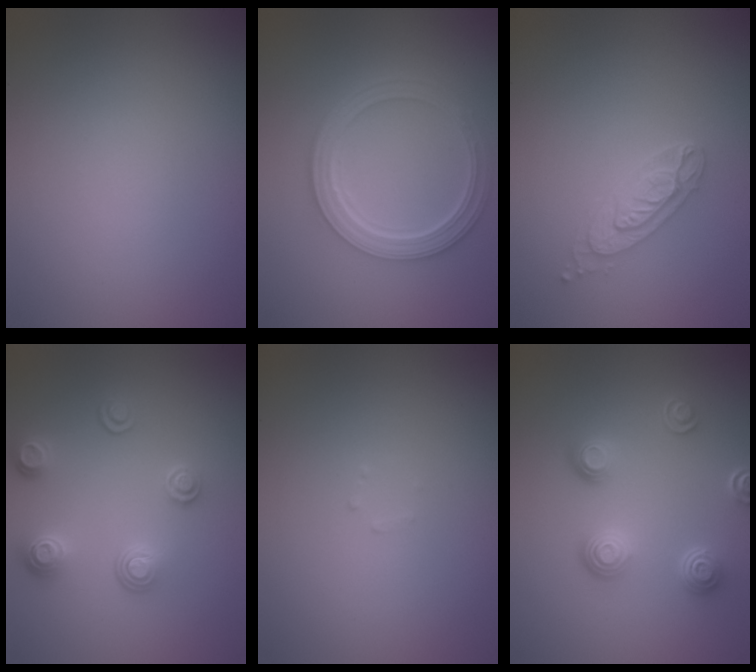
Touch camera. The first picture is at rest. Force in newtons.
{"total": 5.2, "press": 3.9, "slide": 3.4}
{"total": 2.9, "press": 2.5, "slide": 1.5}
{"total": 3.4, "press": 2.8, "slide": 1.9}
{"total": 0.6, "press": 0.6, "slide": 0.1}
{"total": 3.7, "press": 2.9, "slide": 2.3}